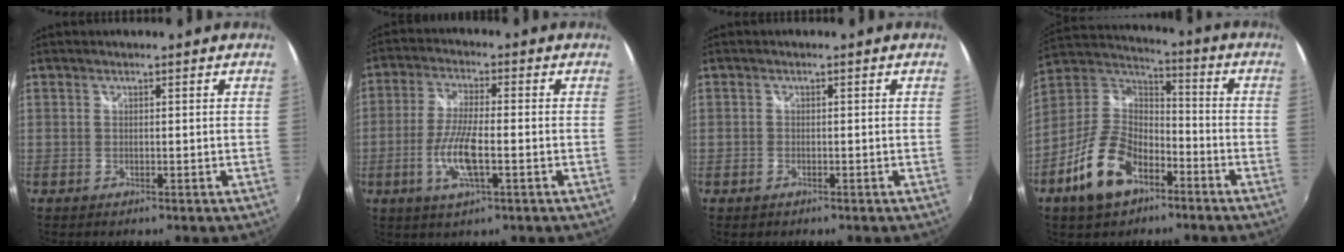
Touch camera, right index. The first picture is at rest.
{"total": 8.9, "force": [-2.6, 2.3, 8.2], "torque": [-0.170, -0.006, -0.052]}
{"total": 1.1, "force": [-0.7, 0.8, 0.3], "torque": [-0.007, -0.002, -0.012]}
{"total": 15.5, "force": [-8.0, 9.1, 9.6], "torque": [-0.207, 0.007, -0.142]}